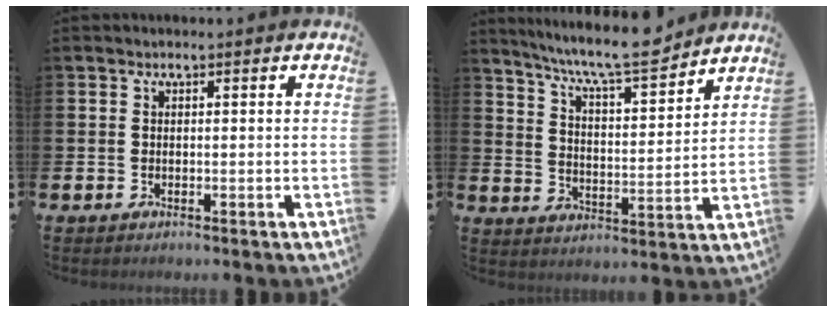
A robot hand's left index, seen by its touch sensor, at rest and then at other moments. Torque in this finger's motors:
{"motor_torque": [0.97, -1.17, 0.57, 0.21]}